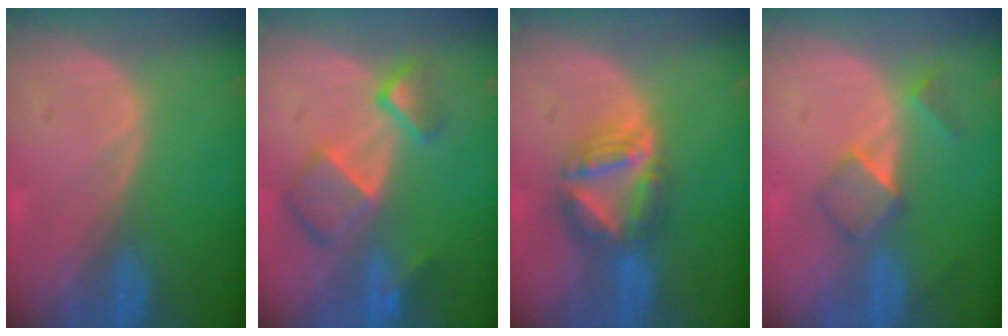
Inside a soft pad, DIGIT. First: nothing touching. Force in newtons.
{"total": 7.9, "press": 6.8, "slide": 3.9}
{"total": 7.7, "press": 6.7, "slide": 3.7}
{"total": 5.1, "press": 4.4, "slide": 2.5}